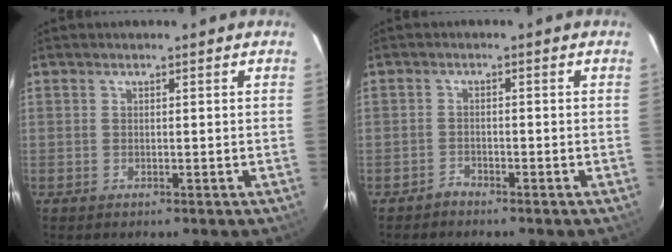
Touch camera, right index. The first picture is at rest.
{"total": 1.5, "force": [-1.4, 0.5, -0.1], "torque": [0.001, 0.005, -0.027]}